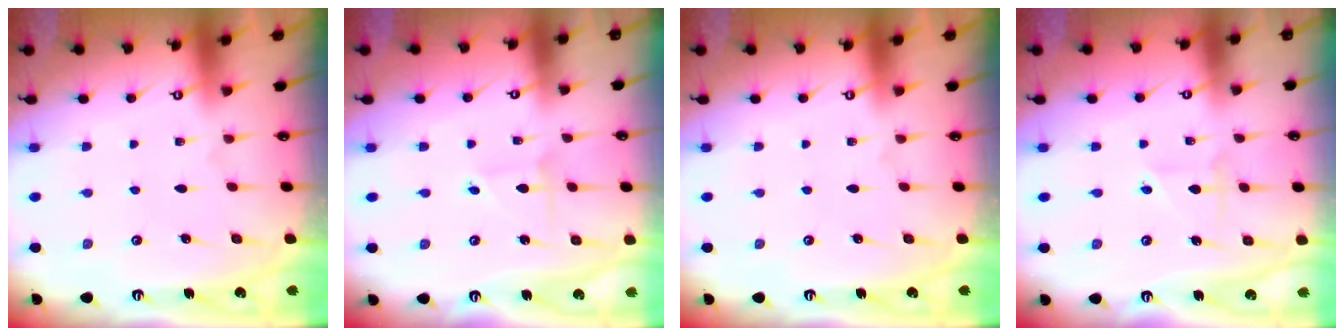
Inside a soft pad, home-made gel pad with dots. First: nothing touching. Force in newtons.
{"total": 1.4, "press": 1.4, "slide": 0.1}
{"total": 0.0}
{"total": 2.7, "press": 2.7, "slide": 0.3}